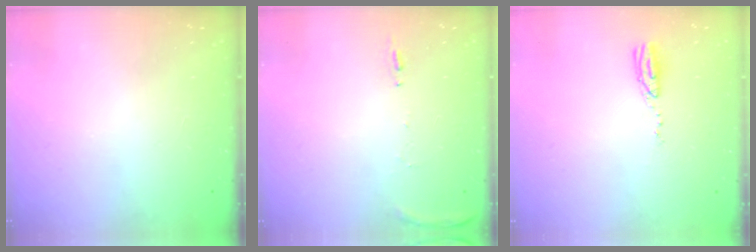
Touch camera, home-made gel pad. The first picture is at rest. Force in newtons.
{"total": 6.6, "press": 6.5, "slide": 0.7}
{"total": 5.0, "press": 4.7, "slide": 1.5}